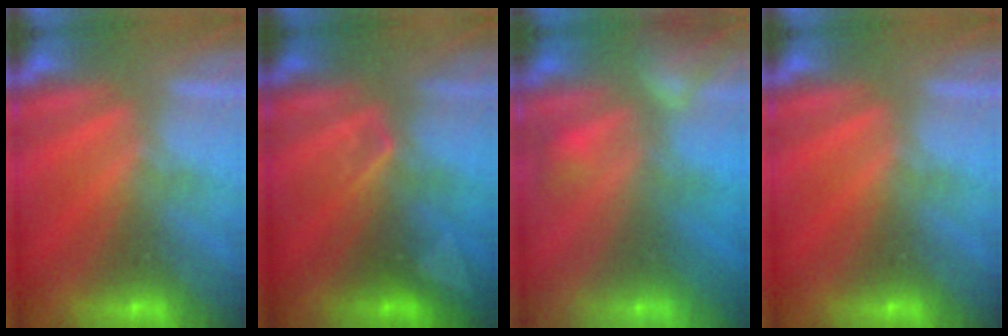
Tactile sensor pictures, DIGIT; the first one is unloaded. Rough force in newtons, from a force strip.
{"total": 2.4}
{"total": 7.5}
{"total": 0.0}